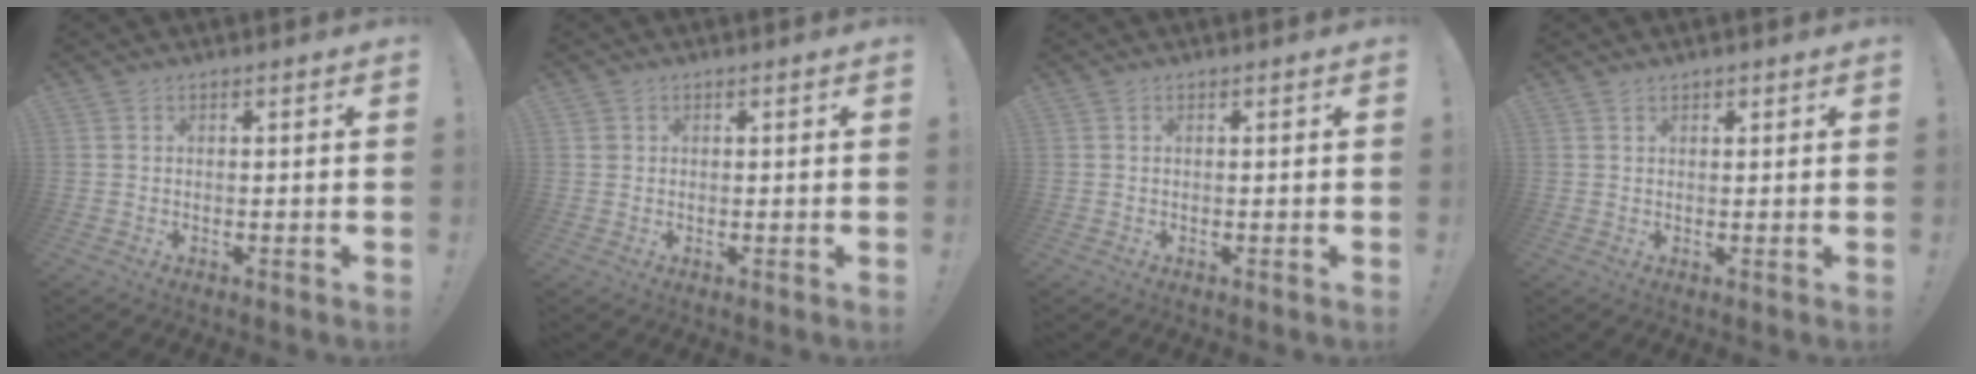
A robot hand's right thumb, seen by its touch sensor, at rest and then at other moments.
{"total": 1.2, "force": [0.6, 1.0, 0.3], "torque": [-0.007, 0.002, 0.012]}
{"total": 0.0}
{"total": 0.7, "force": [0.6, 0.4, 0.2], "torque": [0.005, -0.004, 0.010]}